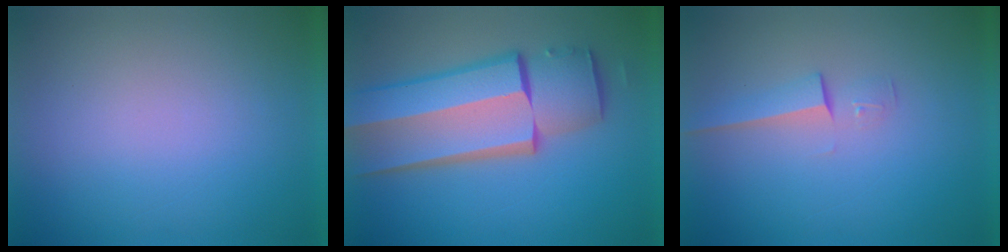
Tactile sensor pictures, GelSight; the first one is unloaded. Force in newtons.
{"total": 9.4}
{"total": 2.3}